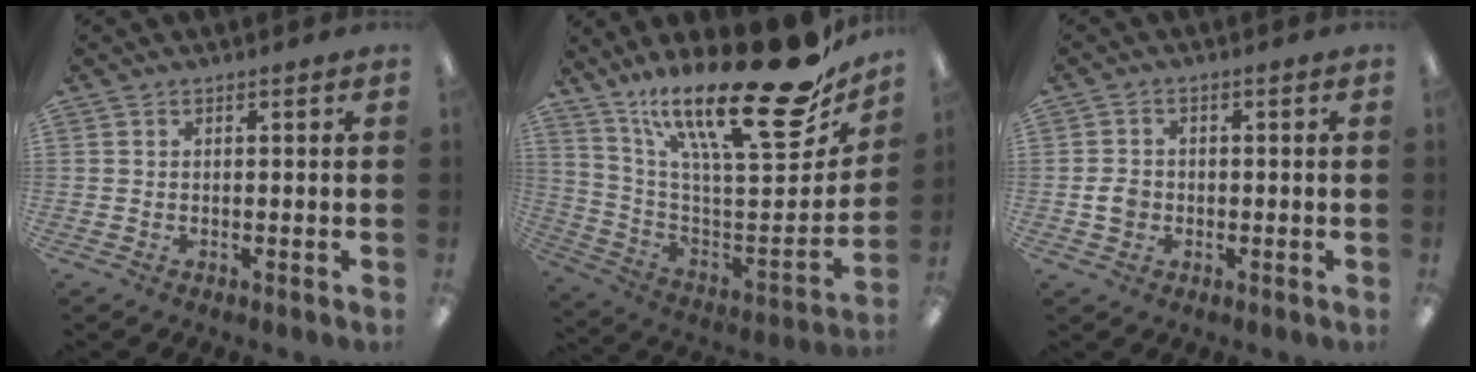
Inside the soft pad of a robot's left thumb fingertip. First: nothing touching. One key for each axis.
{"total": 28.3, "fx": 19.5, "fy": 7.8, "fz": 19.0, "tx": -0.280, "ty": -0.143, "tz": 0.319}
{"total": 3.6, "fx": -0.6, "fy": 3.0, "fz": 2.0, "tx": -0.041, "ty": 0.005, "tz": -0.014}